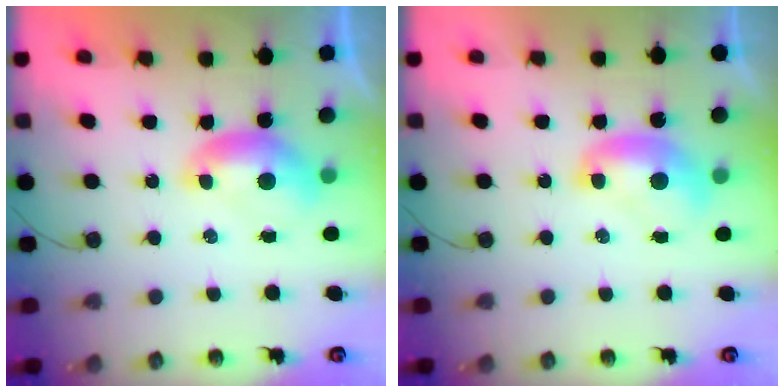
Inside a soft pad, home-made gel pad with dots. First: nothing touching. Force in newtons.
{"total": 1.6, "press": 1.6, "slide": 0.3}